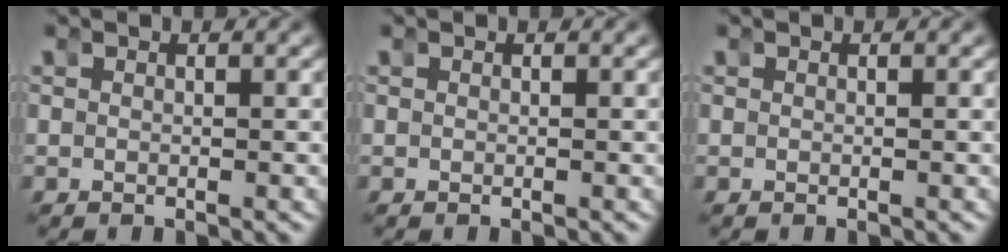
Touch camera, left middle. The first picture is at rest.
{"total": 0.0}
{"total": 0.0}